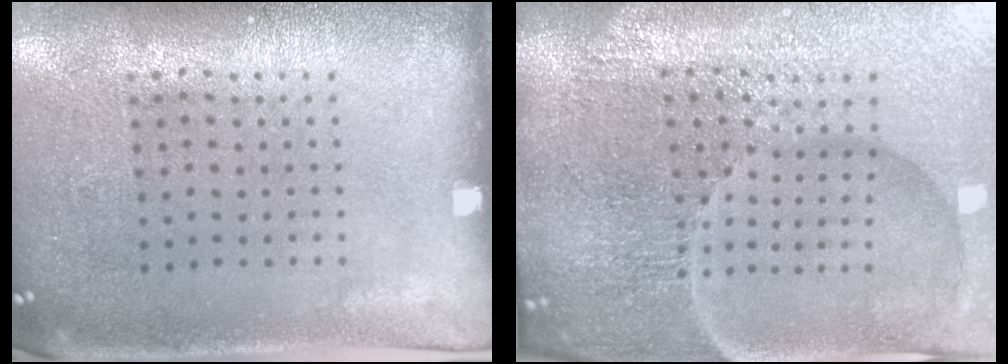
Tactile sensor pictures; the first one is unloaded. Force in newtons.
{"total": 7.4, "press": 6.4, "slide": 3.6}